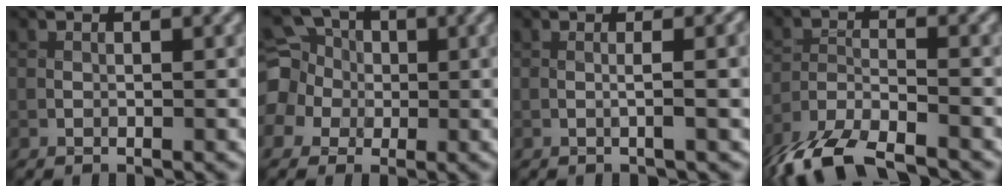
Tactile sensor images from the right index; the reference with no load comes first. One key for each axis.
{"total": 8.7, "fx": 0.6, "fy": 7.9, "fz": 3.6, "tx": -0.094, "ty": 0.022, "tz": -0.033}
{"total": 2.2, "fx": 0.1, "fy": 0.3, "fz": 2.2, "tx": -0.030, "ty": 0.002, "tz": -0.005}
{"total": 8.9, "fx": -7.4, "fy": 2.5, "fz": 4.2, "tx": -0.082, "ty": -0.026, "tz": -0.134}